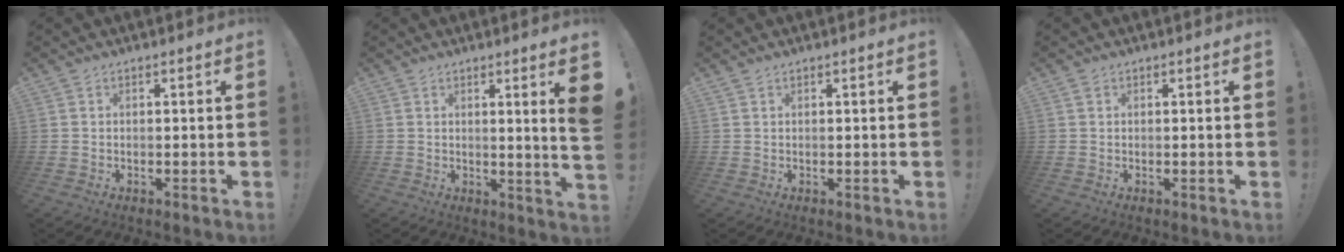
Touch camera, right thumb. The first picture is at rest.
{"total": 6.7, "force": [2.1, -0.8, 6.3], "torque": [-0.085, -0.024, 0.030]}
{"total": 0.6, "force": [0.5, 0.0, 0.3], "torque": [-0.002, -0.001, 0.008]}
{"total": 0.6, "force": [0.4, 0.4, 0.2], "torque": [0.001, 0.001, 0.007]}